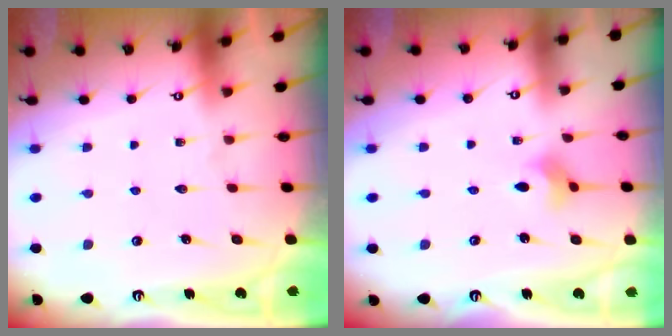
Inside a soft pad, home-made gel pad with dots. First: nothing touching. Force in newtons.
{"total": 2.8, "press": 2.7, "slide": 0.4}